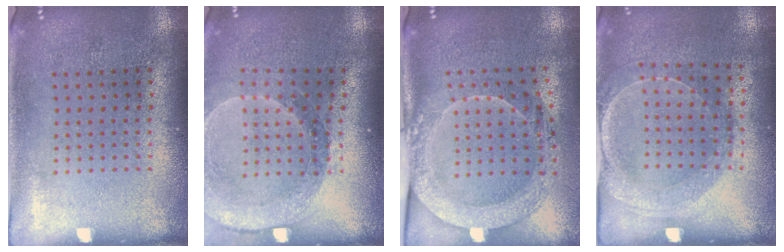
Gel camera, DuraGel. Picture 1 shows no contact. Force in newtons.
{"total": 1.6, "press": 1.6, "slide": 0.1}
{"total": 2.0, "press": 2.0, "slide": 0.2}
{"total": 1.6, "press": 1.5, "slide": 0.4}